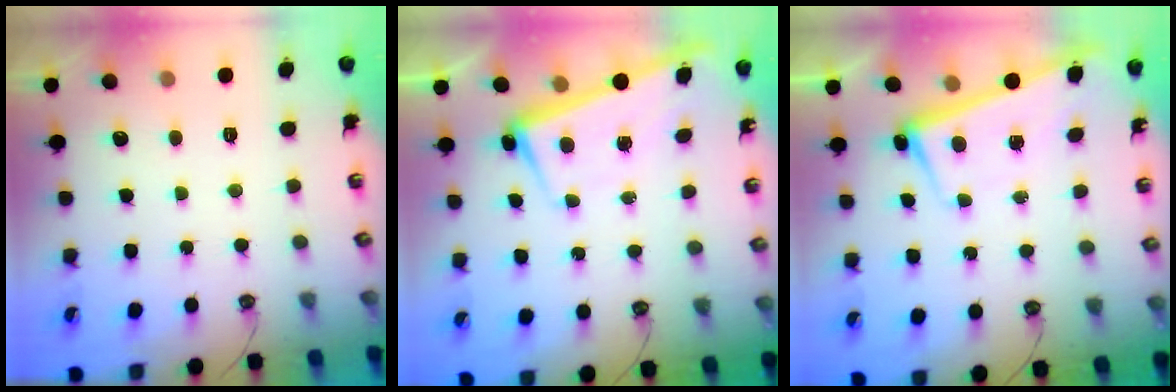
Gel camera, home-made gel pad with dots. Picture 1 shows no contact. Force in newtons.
{"total": 2.4, "press": 2.3, "slide": 0.9}
{"total": 2.8, "press": 2.6, "slide": 1.1}